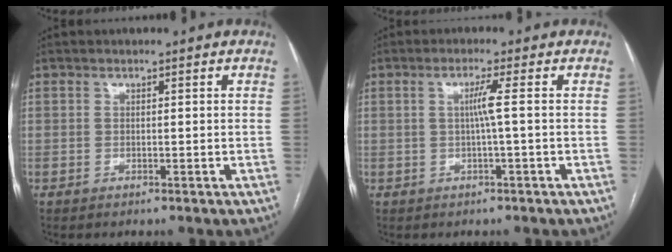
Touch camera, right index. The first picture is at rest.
{"total": 2.6, "force": [0.1, -0.8, 2.5], "torque": [-0.047, 0.001, 0.003]}